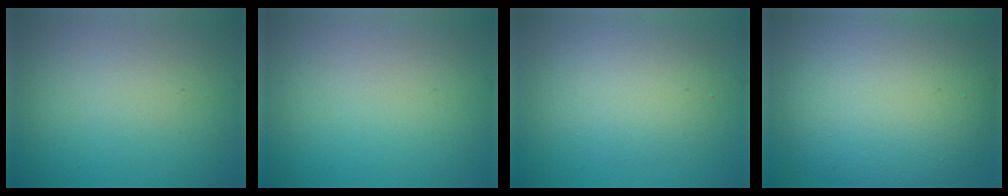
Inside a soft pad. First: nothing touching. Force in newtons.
{"total": 0.0}
{"total": 4.1, "press": 4.1, "slide": 0.1}
{"total": 12.8, "press": 12.8, "slide": 0.6}